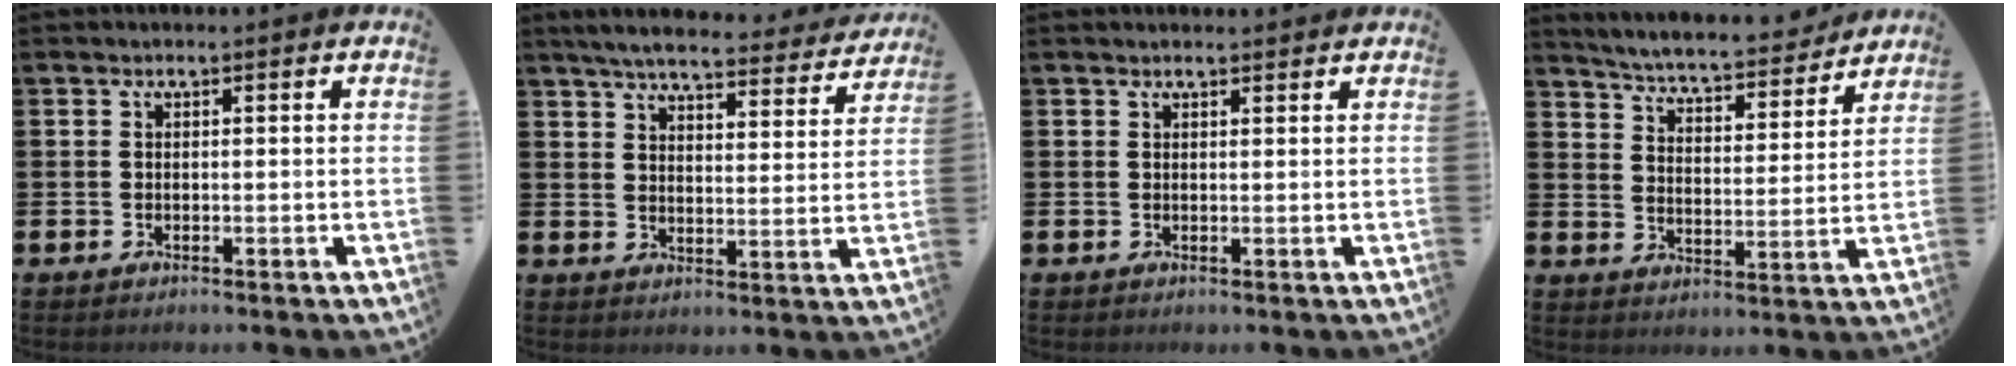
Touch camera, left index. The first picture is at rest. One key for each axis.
{"total": 5.7, "fx": 5.4, "fy": 0.6, "fz": 1.8, "tx": -0.046, "ty": -0.037, "tz": 0.089}
{"total": 0.6, "fx": 0.6, "fy": 0.2, "fz": 0.1, "tx": 0.004, "ty": 0.000, "tz": 0.009}
{"total": 4.0, "fx": 3.8, "fy": 0.9, "fz": 0.5, "tx": -0.040, "ty": -0.037, "tz": 0.059}